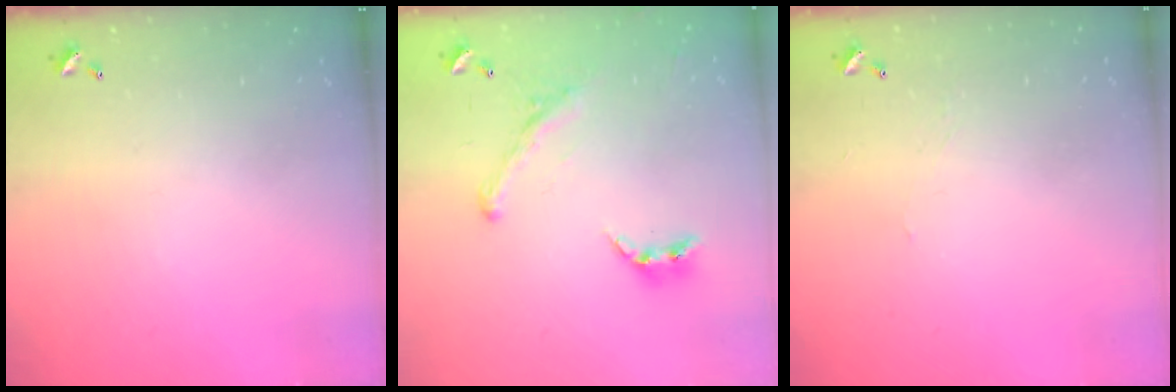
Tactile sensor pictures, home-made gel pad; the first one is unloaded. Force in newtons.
{"total": 2.0, "press": 1.5, "slide": 1.2}
{"total": 0.9, "press": 0.7, "slide": 0.4}